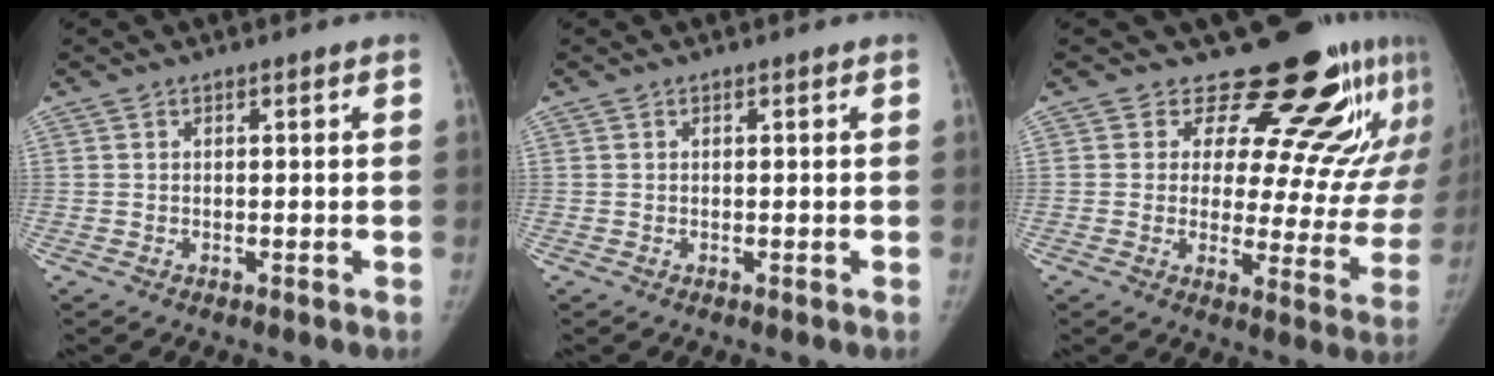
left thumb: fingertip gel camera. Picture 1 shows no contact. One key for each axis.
{"total": 0.0}
{"total": 19.9, "fx": 15.2, "fy": 8.8, "fz": 9.4, "tx": -0.070, "ty": -0.100, "tz": 0.185}